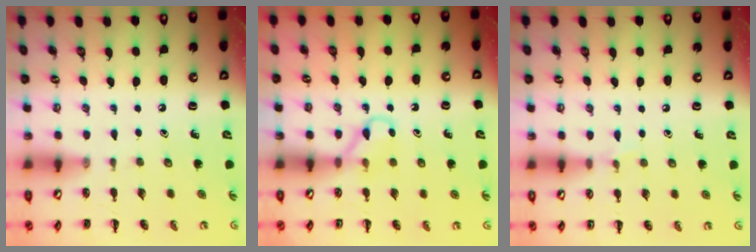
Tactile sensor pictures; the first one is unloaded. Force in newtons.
{"total": 4.0, "press": 3.8, "slide": 1.1}
{"total": 3.9, "press": 3.6, "slide": 1.3}